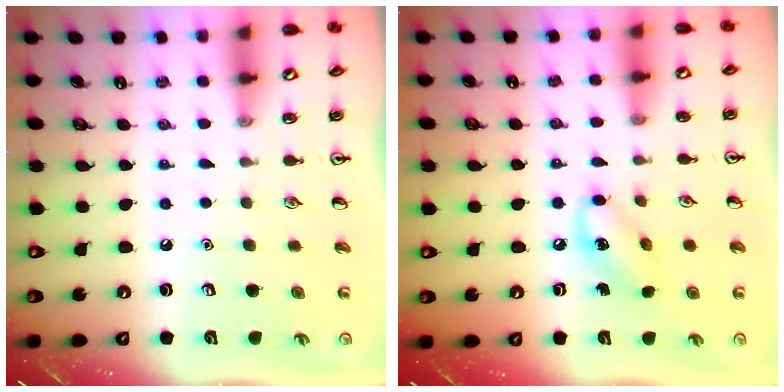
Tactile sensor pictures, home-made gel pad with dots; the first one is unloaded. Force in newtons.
{"total": 6.8, "press": 6.8, "slide": 0.7}